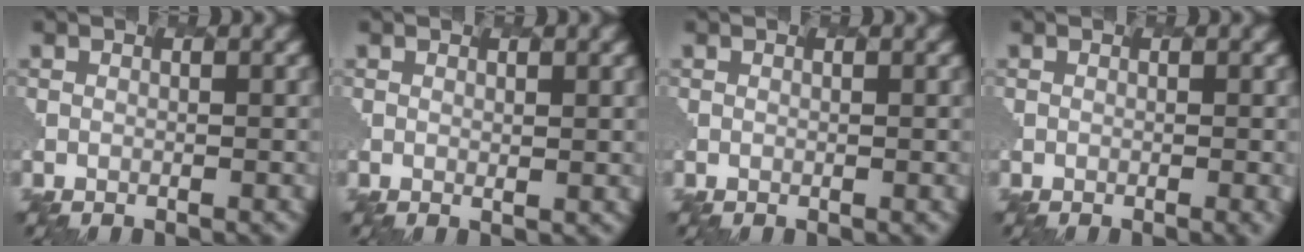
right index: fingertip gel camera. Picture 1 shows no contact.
{"total": 0.7, "force": [0.6, -0.1, 0.3], "torque": [-0.012, -0.010, 0.012]}
{"total": 0.6, "force": [0.1, 0.3, 0.6], "torque": [-0.004, 0.002, -0.002]}
{"total": 1.6, "force": [-0.5, 0.5, 1.5], "torque": [-0.019, 0.002, -0.001]}